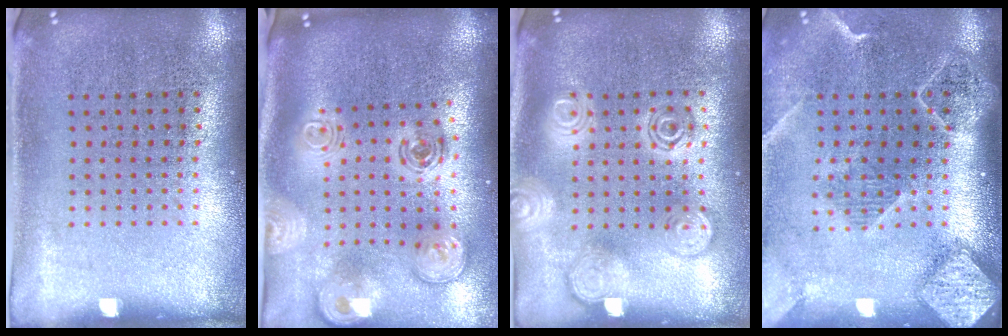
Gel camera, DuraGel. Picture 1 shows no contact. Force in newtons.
{"total": 3.1, "press": 2.1, "slide": 2.3}
{"total": 1.9, "press": 1.9, "slide": 0.2}
{"total": 2.5, "press": 2.0, "slide": 1.4}